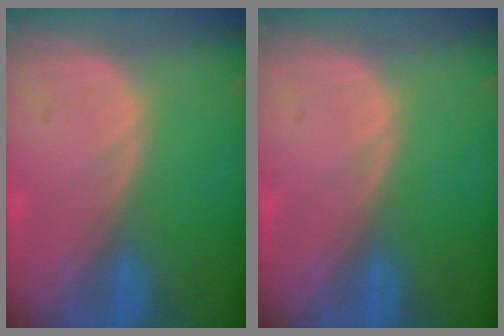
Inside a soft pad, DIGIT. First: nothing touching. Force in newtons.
{"total": 0.0}